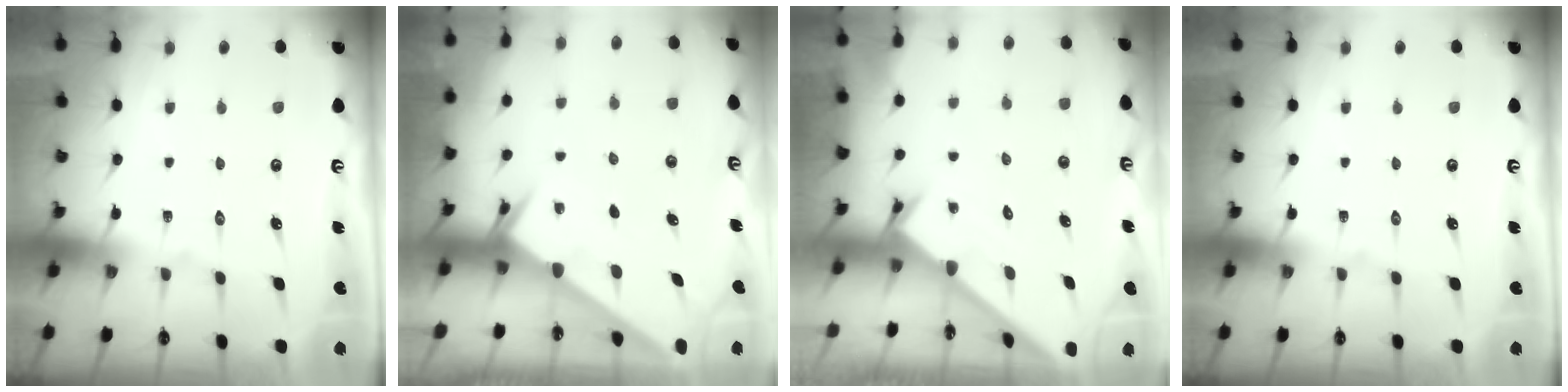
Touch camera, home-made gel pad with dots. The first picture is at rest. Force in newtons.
{"total": 1.8, "press": 1.8, "slide": 0.0}
{"total": 1.7, "press": 1.7, "slide": 0.1}
{"total": 0.0}